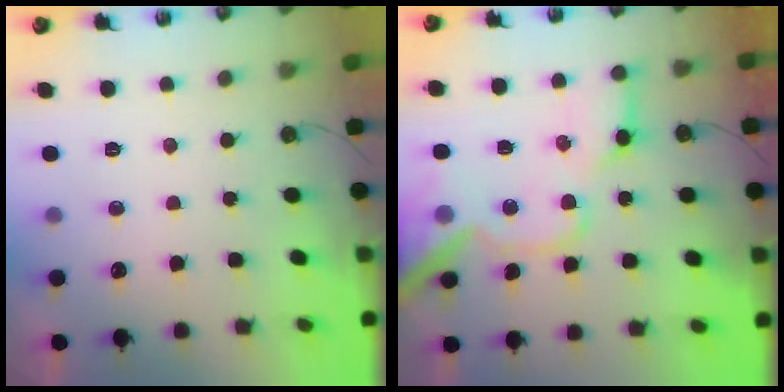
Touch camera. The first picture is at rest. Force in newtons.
{"total": 22.8, "press": 22.6, "slide": 3.0}